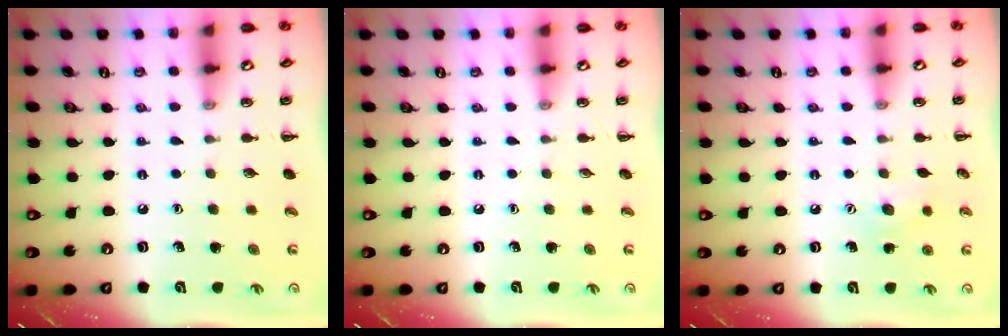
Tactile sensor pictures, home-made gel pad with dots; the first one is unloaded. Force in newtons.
{"total": 0.0}
{"total": 7.6, "press": 7.4, "slide": 1.9}